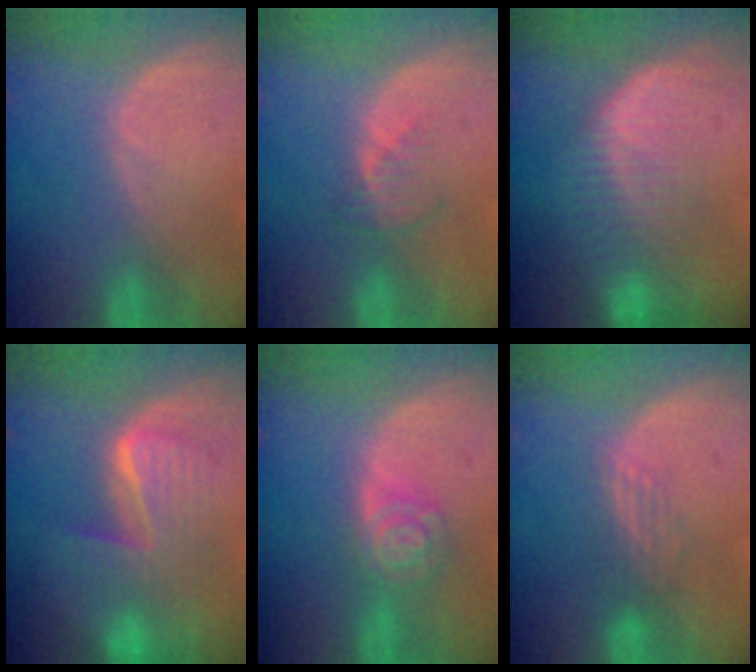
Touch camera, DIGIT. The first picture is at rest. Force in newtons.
{"total": 2.5, "press": 2.5, "slide": 0.2}
{"total": 7.2, "press": 6.7, "slide": 2.7}
{"total": 7.6, "press": 7.6, "slide": 0.3}
{"total": 5.4, "press": 5.3, "slide": 0.4}
{"total": 2.8, "press": 2.4, "slide": 1.4}